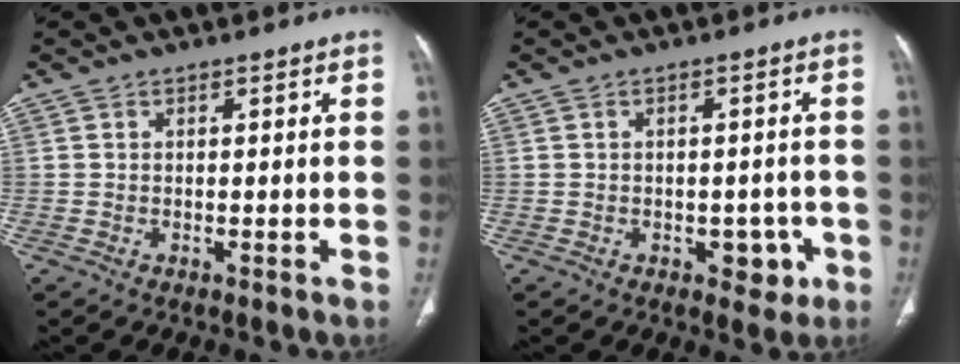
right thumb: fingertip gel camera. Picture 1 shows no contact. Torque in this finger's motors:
{"motor_torque": [0.54, 0.15, -0.27, 0.09, -0.01]}